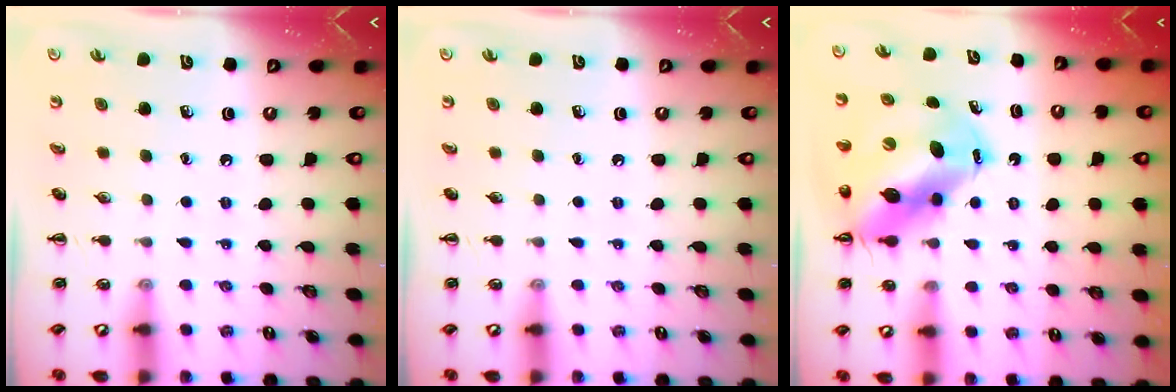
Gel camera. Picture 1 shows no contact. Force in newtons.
{"total": 0.0}
{"total": 12.7, "press": 12.2, "slide": 3.7}